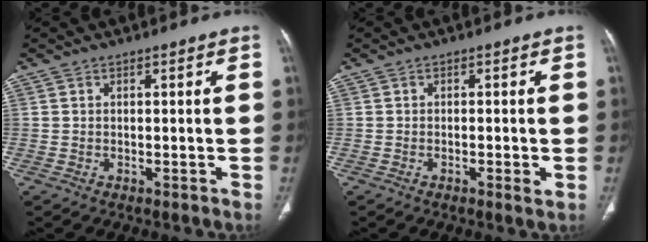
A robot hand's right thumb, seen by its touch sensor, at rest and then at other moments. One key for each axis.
{"total": 1.8, "fx": -0.5, "fy": 0.5, "fz": 1.7, "tx": -0.035, "ty": -0.003, "tz": -0.010}